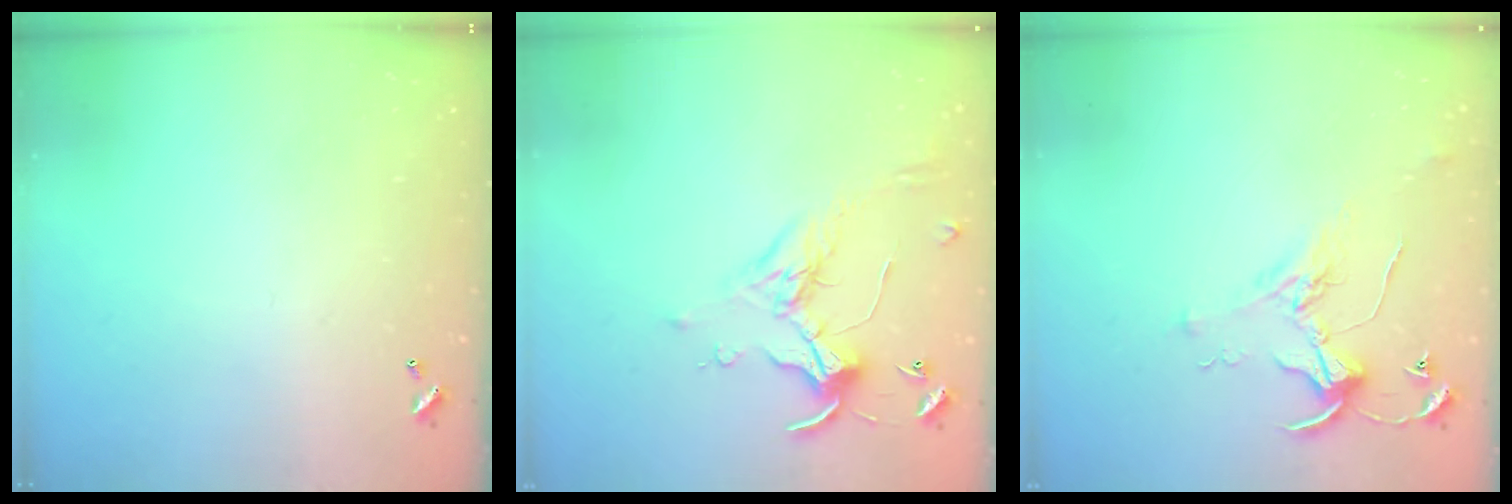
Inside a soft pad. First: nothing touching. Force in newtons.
{"total": 0.5, "press": 0.4, "slide": 0.4}
{"total": 2.1, "press": 2.1, "slide": 0.1}